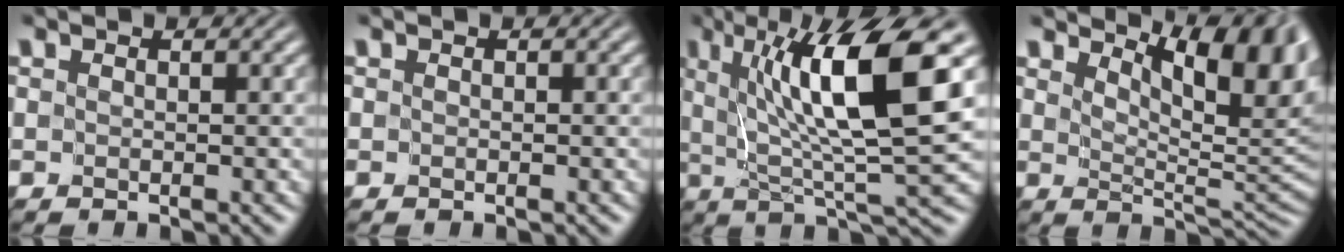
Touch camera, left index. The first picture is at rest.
{"total": 0.0}
{"total": 11.0, "force": [3.3, 2.0, 10.3], "torque": [-0.148, -0.002, 0.059]}
{"total": 8.6, "force": [4.6, 3.0, 6.6], "torque": [-0.089, 0.002, 0.064]}